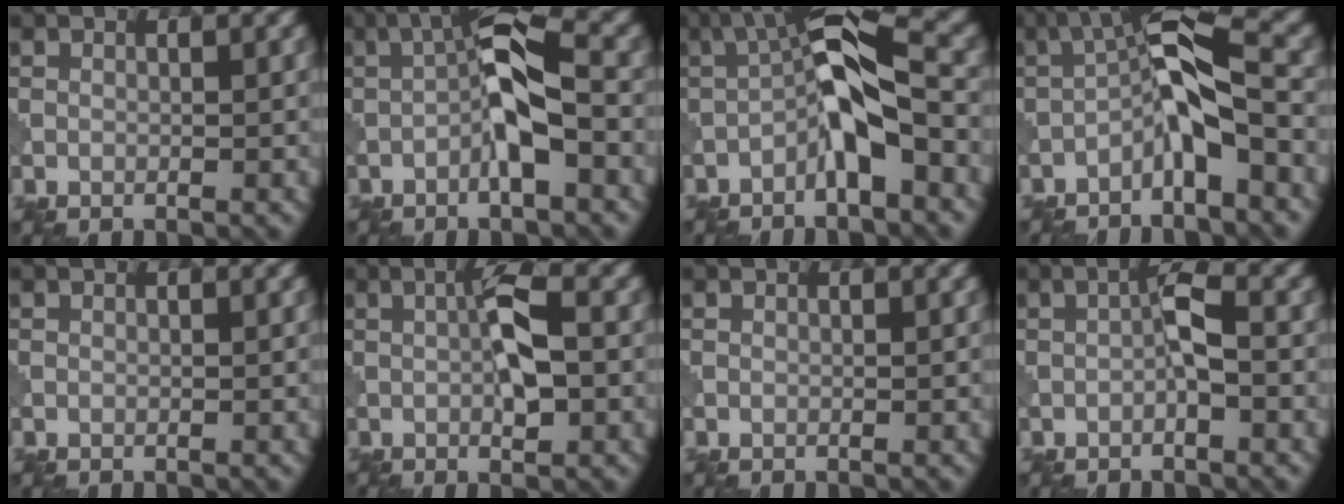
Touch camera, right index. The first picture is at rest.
{"total": 5.8, "force": [-1.4, 1.4, 5.4], "torque": [-0.094, 0.018, -0.037]}
{"total": 7.0, "force": [-2.1, 1.8, 6.4], "torque": [-0.108, 0.025, -0.051]}
{"total": 6.4, "force": [-2.5, 1.4, 5.7], "torque": [-0.100, 0.024, -0.060]}
{"total": 0.0}
{"total": 4.2, "force": [0.0, 0.9, 4.1], "torque": [-0.074, 0.005, -0.001]}
{"total": 0.0}
{"total": 2.3, "force": [-0.6, 0.4, 2.2], "torque": [-0.043, 0.011, -0.013]}